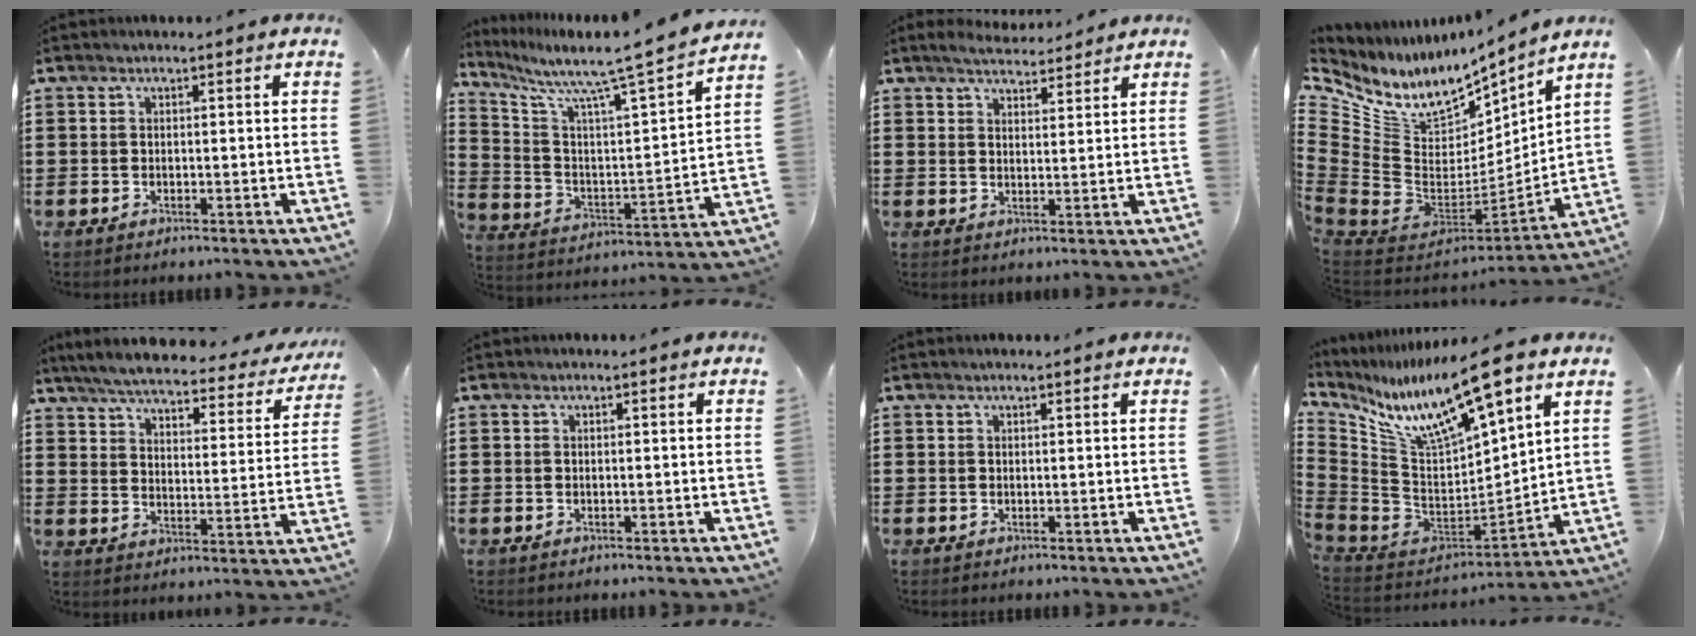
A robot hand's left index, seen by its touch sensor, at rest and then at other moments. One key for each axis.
{"total": 8.0, "fx": 6.9, "fy": -0.1, "fz": 4.0, "tx": -0.104, "ty": -0.063, "tz": 0.102}
{"total": 4.1, "fx": 3.9, "fy": 0.8, "fz": 1.0, "tx": -0.031, "ty": -0.005, "tz": 0.073}
{"total": 10.0, "fx": 6.0, "fy": 6.1, "fz": 5.2, "tx": -0.138, "ty": -0.055, "tz": 0.107}
{"total": 5.1, "fx": 4.7, "fy": 0.2, "fz": 2.0, "tx": -0.061, "ty": -0.032, "tz": 0.076}
{"total": 0.0}
{"total": 0.6, "fx": 0.5, "fy": 0.1, "fz": 0.2, "tx": -0.006, "ty": 0.000, "tz": 0.011}
{"total": 13.7, "fx": 8.7, "fy": 2.7, "fz": 10.3, "tx": -0.225, "ty": -0.060, "tz": 0.142}